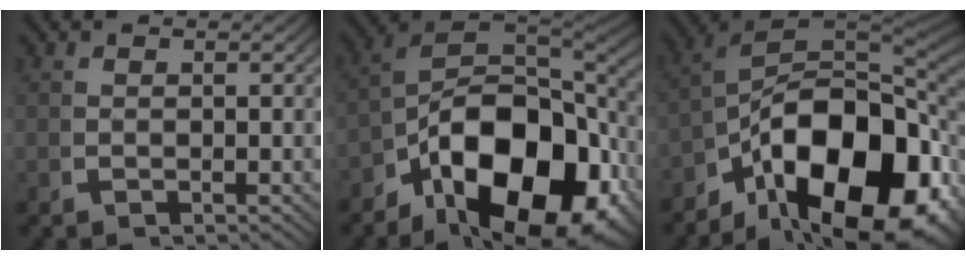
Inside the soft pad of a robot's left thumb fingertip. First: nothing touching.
{"total": 20.3, "force": [-4.4, 12.8, 15.1], "torque": [-0.244, -0.068, -0.044]}
{"total": 22.9, "force": [-4.1, 14.5, 17.2], "torque": [-0.271, -0.073, -0.039]}